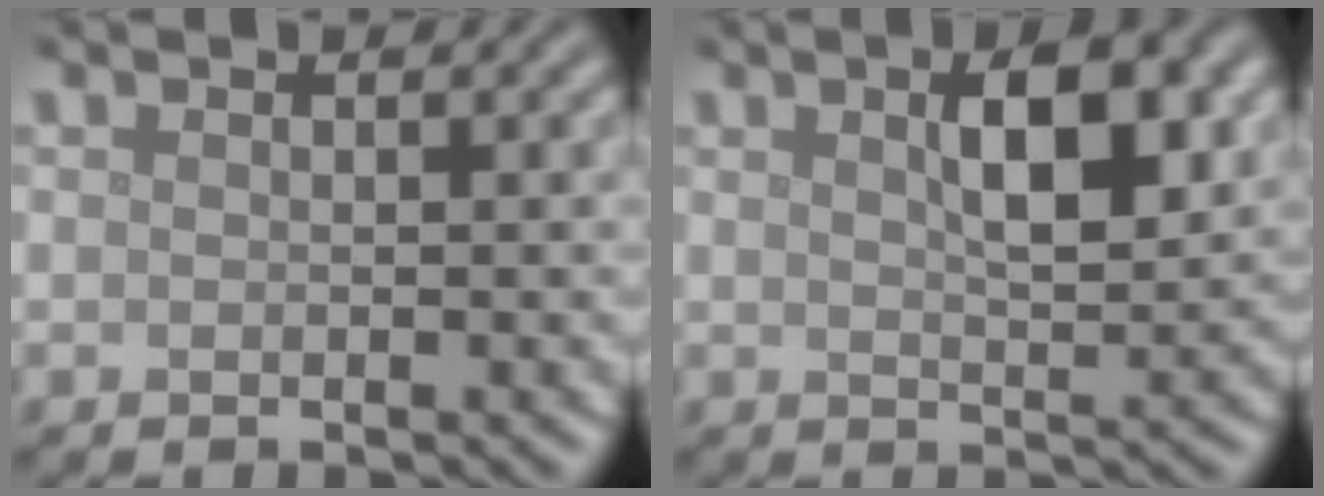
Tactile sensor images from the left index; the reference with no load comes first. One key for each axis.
{"total": 5.1, "fx": 1.7, "fy": 1.6, "fz": 4.5, "tx": -0.070, "ty": 0.006, "tz": 0.028}